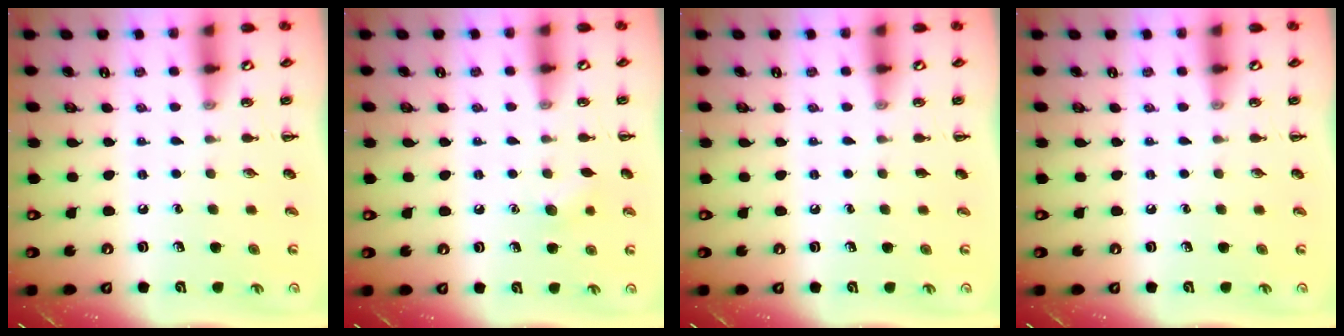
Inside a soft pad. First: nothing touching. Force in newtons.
{"total": 5.9, "press": 5.6, "slide": 1.6}
{"total": 0.0}
{"total": 0.0}